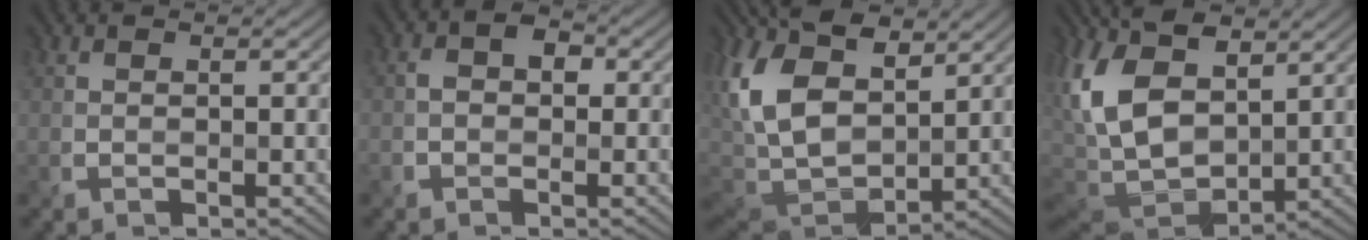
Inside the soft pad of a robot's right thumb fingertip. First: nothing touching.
{"total": 2.9, "force": [0.0, 2.4, 1.7], "torque": [-0.026, 0.010, -0.015]}
{"total": 15.8, "force": [4.9, 9.2, 11.9], "torque": [-0.295, 0.014, 0.081]}
{"total": 15.5, "force": [3.2, 9.0, 12.2], "torque": [-0.295, 0.009, 0.050]}